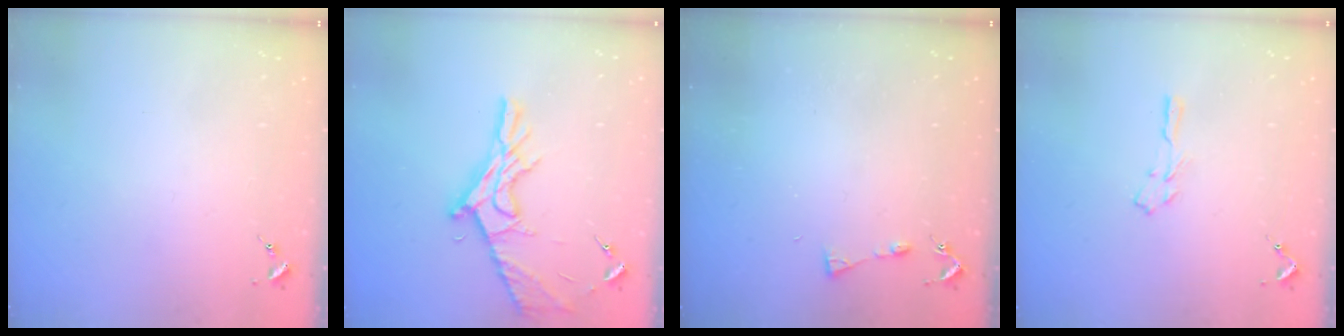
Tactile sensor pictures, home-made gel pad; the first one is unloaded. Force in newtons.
{"total": 13.9, "press": 13.9, "slide": 0.7}
{"total": 3.7, "press": 3.7, "slide": 0.5}
{"total": 3.5, "press": 3.5, "slide": 0.4}